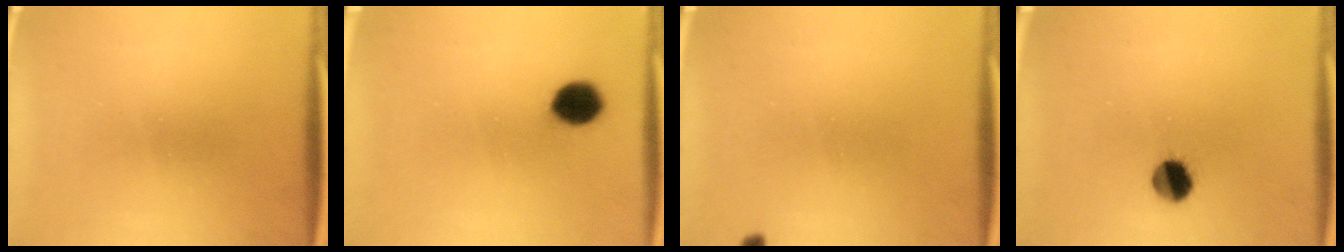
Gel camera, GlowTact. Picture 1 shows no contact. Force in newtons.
{"total": 6.0}
{"total": 0.6}
{"total": 6.0}